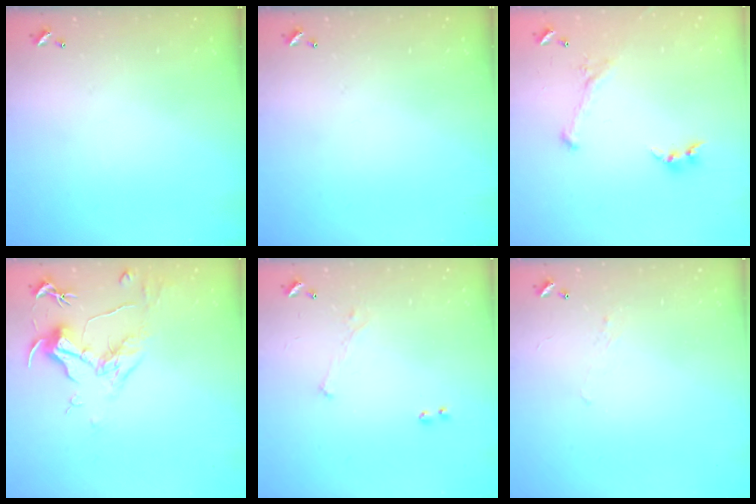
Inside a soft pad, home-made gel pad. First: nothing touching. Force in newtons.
{"total": 0.0}
{"total": 2.8, "press": 2.6, "slide": 0.9}
{"total": 1.5, "press": 1.3, "slide": 0.8}
{"total": 1.6, "press": 1.5, "slide": 0.6}
{"total": 1.0, "press": 0.8, "slide": 0.5}